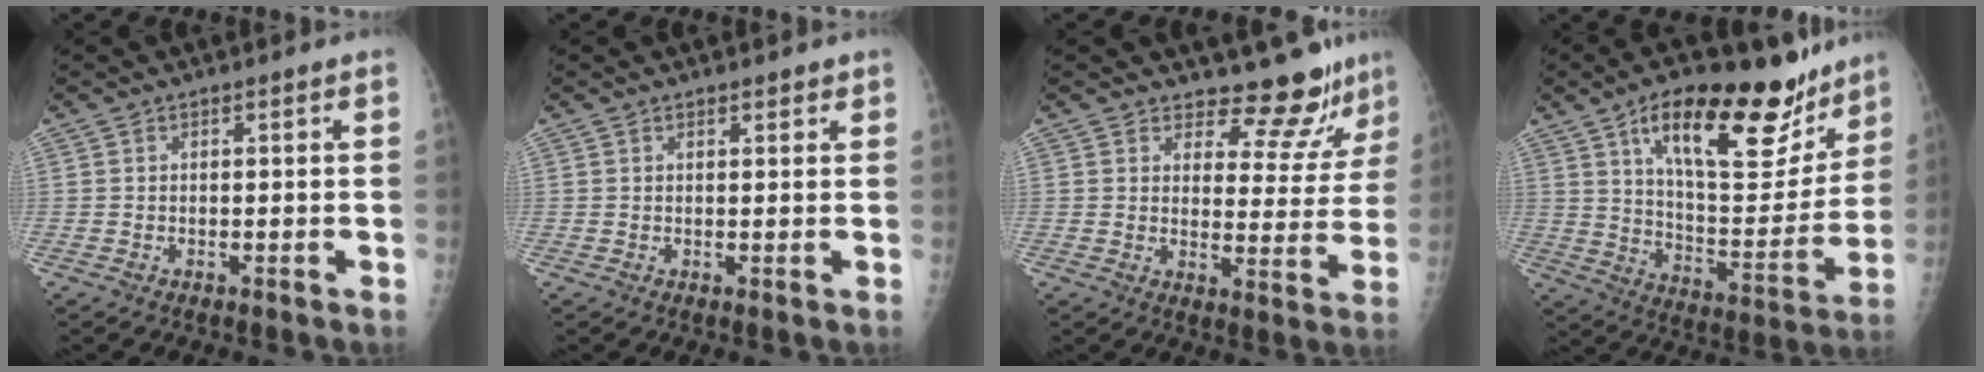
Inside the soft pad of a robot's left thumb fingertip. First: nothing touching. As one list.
[{"total": 1.2, "force": [0.9, 0.5, 0.5], "torque": [-0.001, -0.005, 0.011]}, {"total": 10.0, "force": [9.3, 3.3, 1.3], "torque": [0.021, -0.086, 0.111]}, {"total": 25.1, "force": [15.2, 9.9, 17.3], "torque": [-0.210, -0.055, 0.241]}]